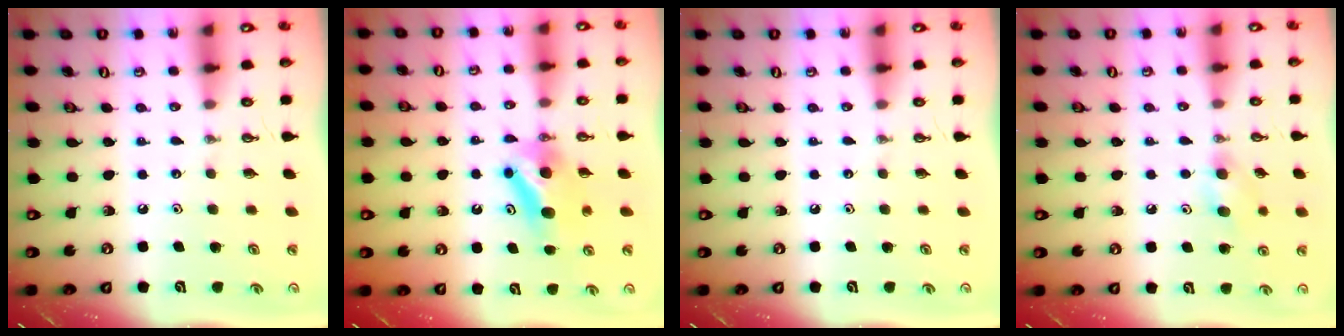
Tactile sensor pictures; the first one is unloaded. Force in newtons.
{"total": 7.7, "press": 6.1, "slide": 4.7}
{"total": 0.0}
{"total": 7.4, "press": 7.2, "slide": 1.4}